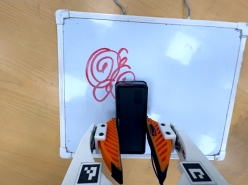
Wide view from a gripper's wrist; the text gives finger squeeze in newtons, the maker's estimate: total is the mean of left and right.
{"total": 4.9, "left": 3.5, "right": 6.2}